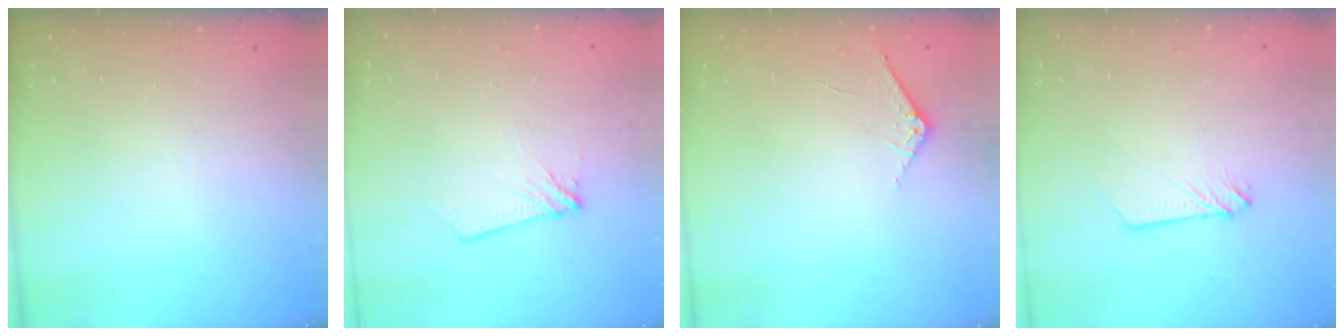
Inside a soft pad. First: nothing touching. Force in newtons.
{"total": 4.6, "press": 4.6, "slide": 0.5}
{"total": 6.1, "press": 6.1, "slide": 0.5}
{"total": 2.4, "press": 2.4, "slide": 0.2}